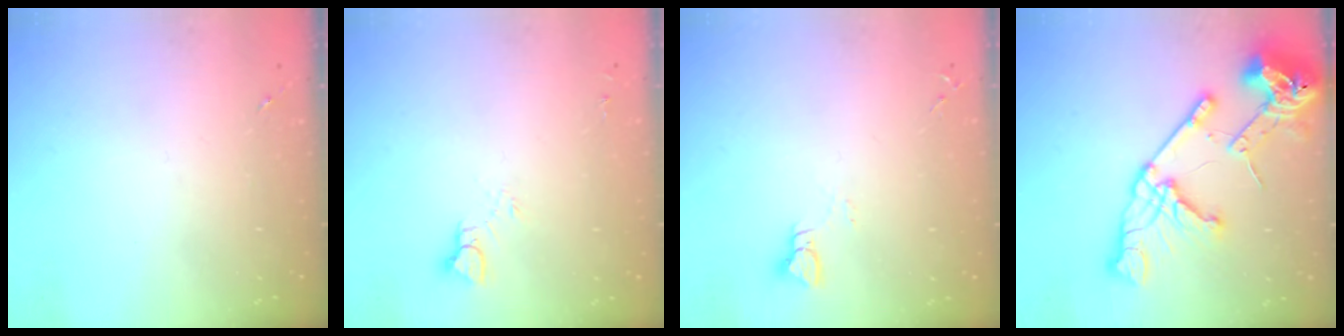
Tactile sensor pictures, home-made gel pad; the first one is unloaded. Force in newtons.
{"total": 5.3, "press": 5.3, "slide": 0.5}
{"total": 3.5, "press": 3.5, "slide": 0.3}
{"total": 24.0, "press": 23.9, "slide": 2.5}